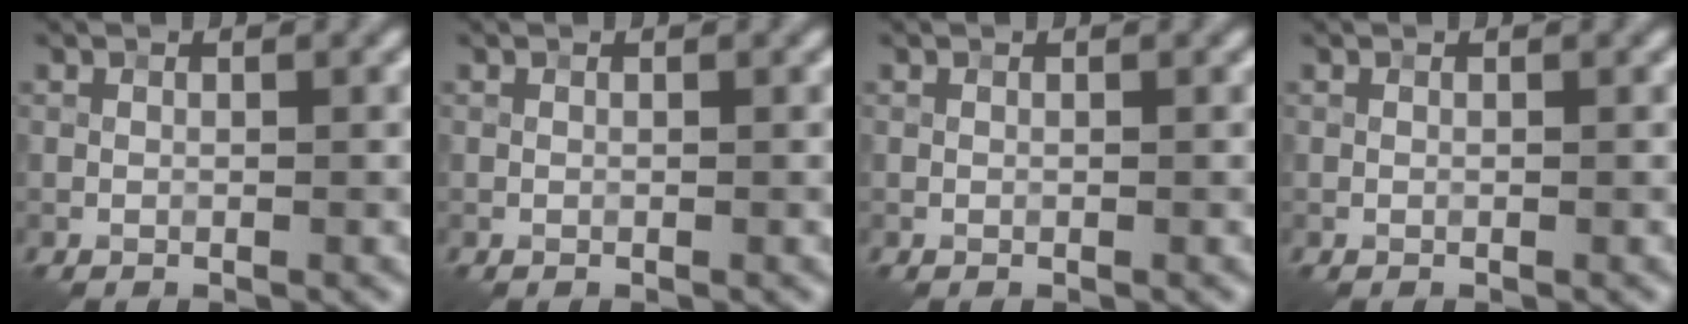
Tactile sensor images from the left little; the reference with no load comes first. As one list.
[{"total": 0.0}, {"total": 0.0}, {"total": 0.0}]